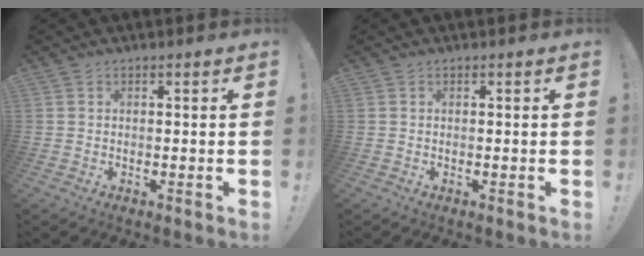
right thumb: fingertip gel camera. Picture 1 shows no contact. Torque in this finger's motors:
{"motor_torque": [0.00, 0.00, -0.07, 0.06, 0.03]}